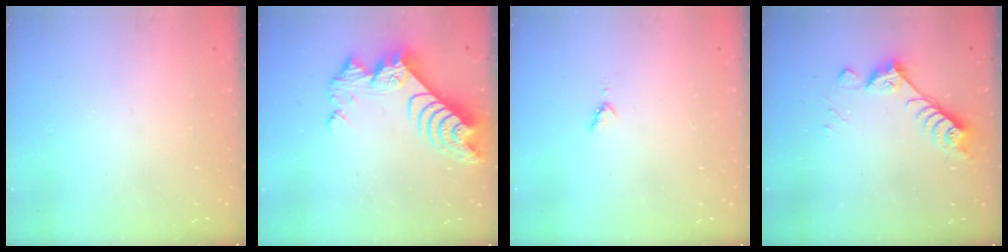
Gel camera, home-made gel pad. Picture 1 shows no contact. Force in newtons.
{"total": 11.5, "press": 11.5, "slide": 1.0}
{"total": 3.8, "press": 3.7, "slide": 0.6}
{"total": 7.0, "press": 6.9, "slide": 1.4}